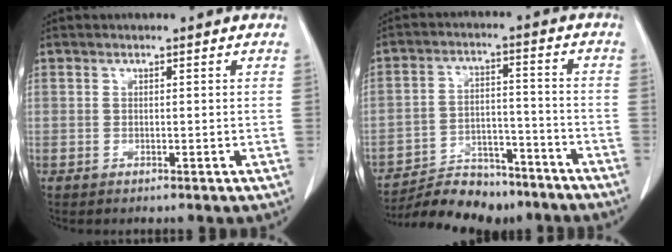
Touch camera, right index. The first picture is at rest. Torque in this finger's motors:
{"motor_torque": [1.02, -0.99, 0.56, 0.15]}